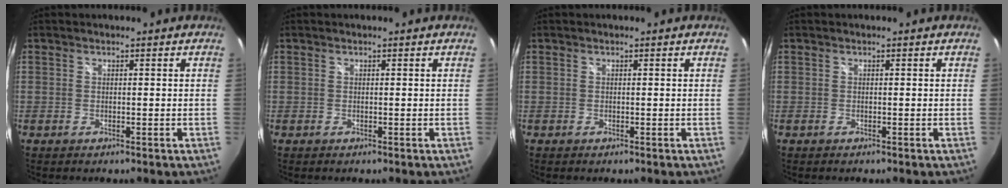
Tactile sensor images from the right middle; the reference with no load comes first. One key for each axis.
{"total": 0.0}
{"total": 0.0}
{"total": 0.0}